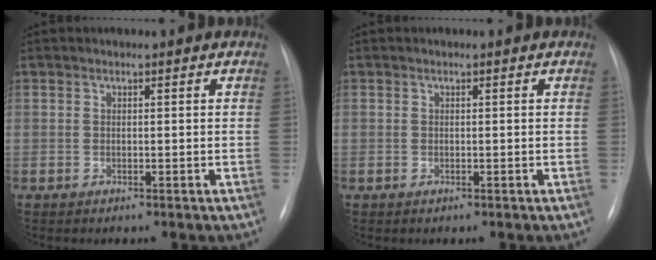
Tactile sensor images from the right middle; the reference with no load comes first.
{"total": 0.0}